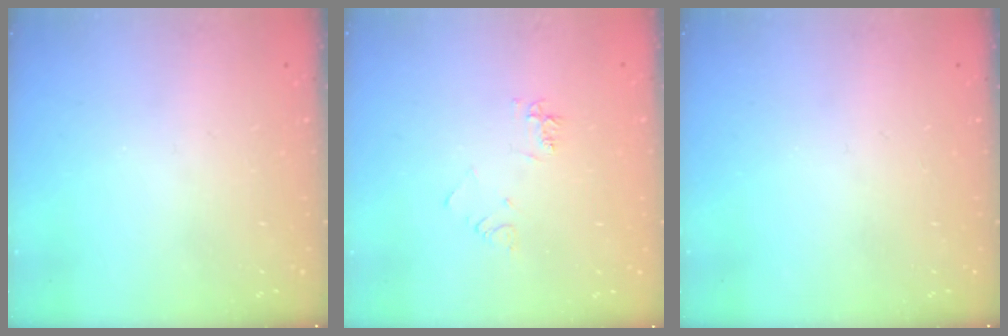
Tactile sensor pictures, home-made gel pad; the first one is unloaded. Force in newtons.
{"total": 5.1, "press": 5.1, "slide": 0.6}
{"total": 0.0}